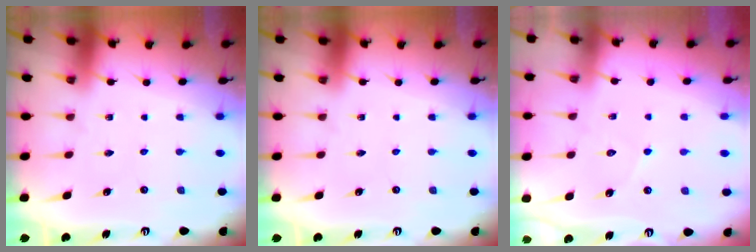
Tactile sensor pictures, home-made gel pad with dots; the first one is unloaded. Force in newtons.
{"total": 0.0}
{"total": 4.5, "press": 4.5, "slide": 0.3}